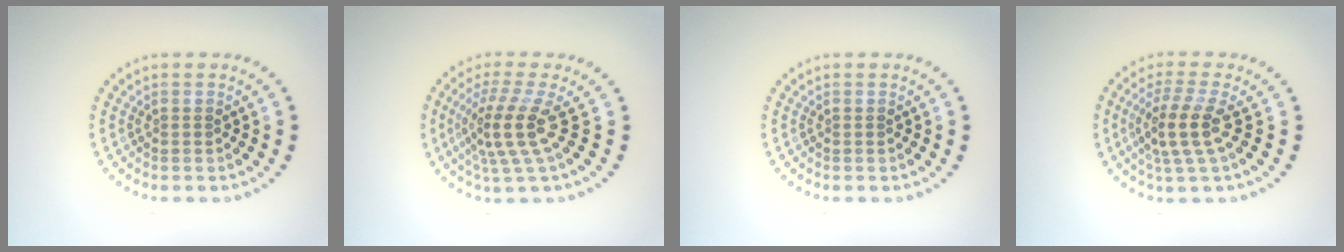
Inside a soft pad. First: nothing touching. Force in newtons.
{"total": 4.1, "press": 2.8, "slide": 2.9}
{"total": 0.0}
{"total": 3.6, "press": 3.0, "slide": 2.0}